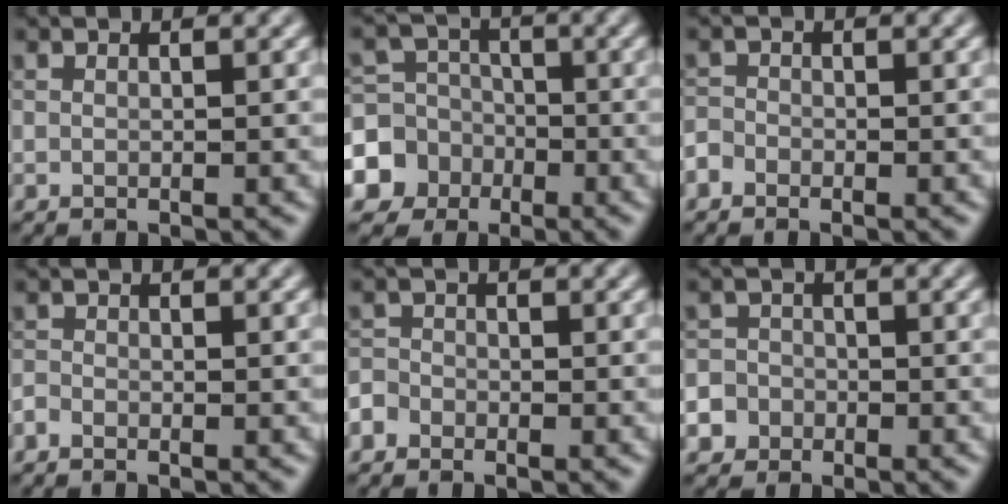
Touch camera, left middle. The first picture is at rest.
{"total": 8.1, "force": [-2.9, 7.4, 1.4], "torque": [-0.034, -0.004, -0.074]}
{"total": 1.2, "force": [-0.9, 0.7, 0.2], "torque": [-0.003, 0.002, -0.020]}
{"total": 0.7, "force": [-0.6, 0.3, 0.2], "torque": [-0.003, 0.000, -0.016]}
{"total": 1.6, "force": [-1.1, 1.2, 0.3], "torque": [0.000, 0.007, -0.023]}
{"total": 5.8, "force": [-2.9, 5.0, 0.8], "torque": [-0.006, -0.006, -0.072]}